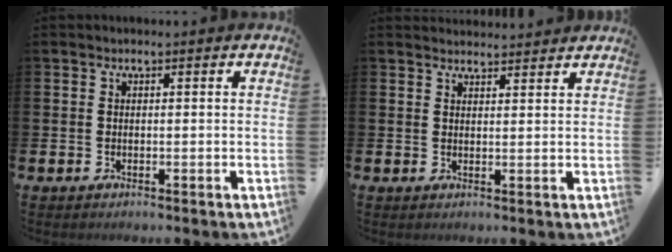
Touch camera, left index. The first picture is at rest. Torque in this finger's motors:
{"motor_torque": [-0.70, -0.78, -0.47, -0.12]}